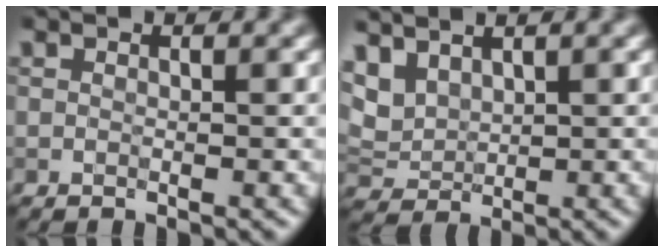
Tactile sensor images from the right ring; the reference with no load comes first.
{"total": 3.3, "force": [2.4, 1.7, 1.5], "torque": [-0.039, 0.004, 0.050]}